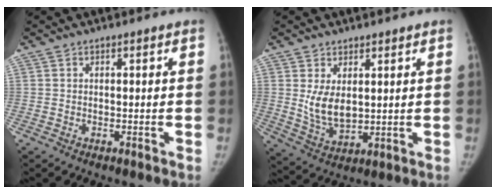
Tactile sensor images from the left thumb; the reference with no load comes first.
{"total": 7.2, "force": [1.9, 4.7, 5.2], "torque": [-0.073, -0.024, 0.049]}